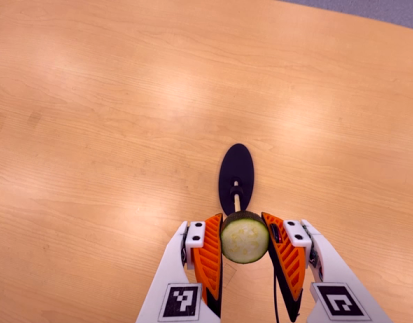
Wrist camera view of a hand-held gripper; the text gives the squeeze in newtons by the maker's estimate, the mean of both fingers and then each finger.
{"total": 11.4, "left": 10.0, "right": 12.9}